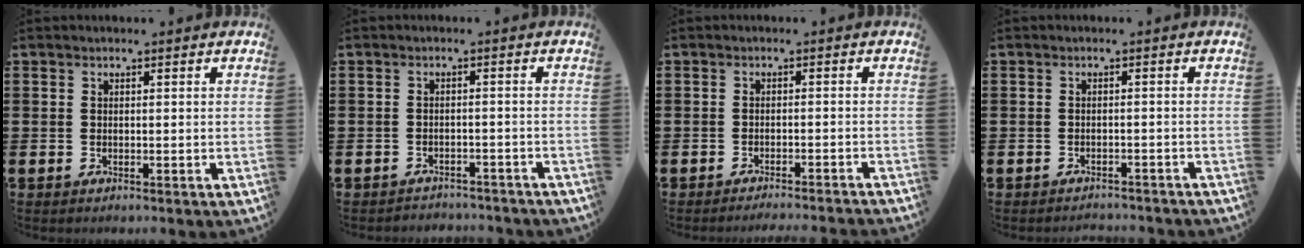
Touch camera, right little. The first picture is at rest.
{"total": 1.7, "force": [-1.7, 0.1, -0.2], "torque": [-0.002, 0.004, -0.038]}
{"total": 1.4, "force": [-1.3, -0.3, 0.1], "torque": [0.000, 0.003, -0.027]}
{"total": 1.2, "force": [-1.2, 0.0, -0.1], "torque": [-0.002, 0.002, -0.026]}